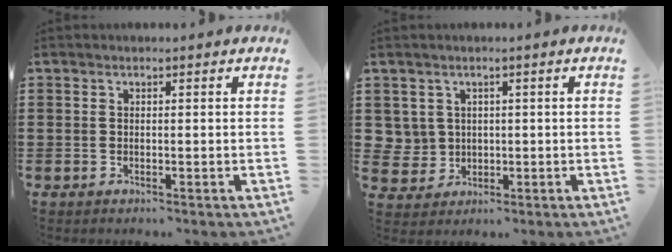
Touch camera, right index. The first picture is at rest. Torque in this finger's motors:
{"motor_torque": [0.95, 1.03, 0.01, -0.02]}